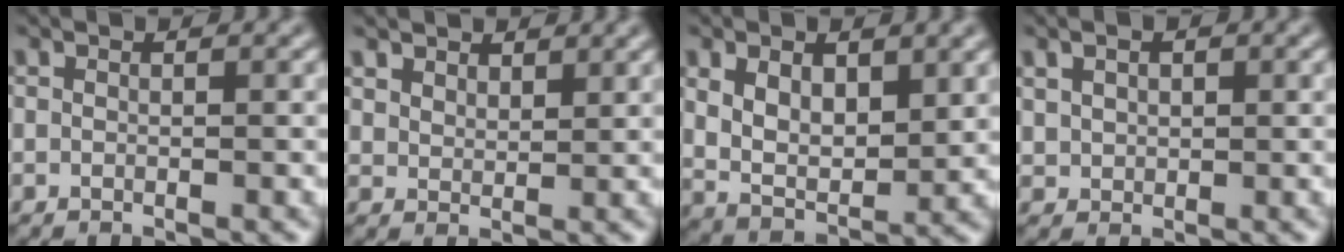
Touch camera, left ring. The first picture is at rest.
{"total": 2.7, "force": [2.3, 1.3, 0.5], "torque": [-0.023, -0.008, 0.049]}
{"total": 5.6, "force": [1.7, 3.3, 4.2], "torque": [-0.087, -0.013, 0.037]}
{"total": 2.2, "force": [1.1, 1.6, 1.1], "torque": [-0.025, 0.009, 0.018]}